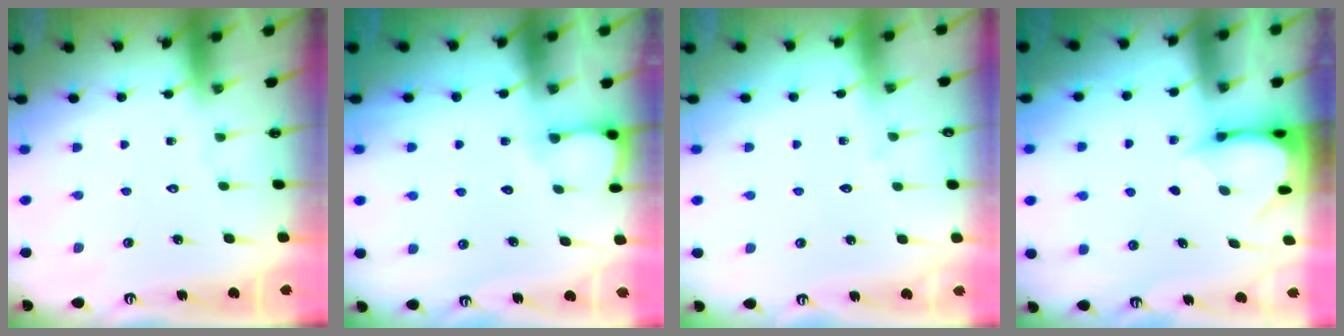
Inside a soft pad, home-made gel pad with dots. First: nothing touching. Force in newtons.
{"total": 2.6, "press": 2.6, "slide": 0.3}
{"total": 2.9, "press": 2.9, "slide": 0.4}
{"total": 3.7, "press": 3.7, "slide": 0.3}